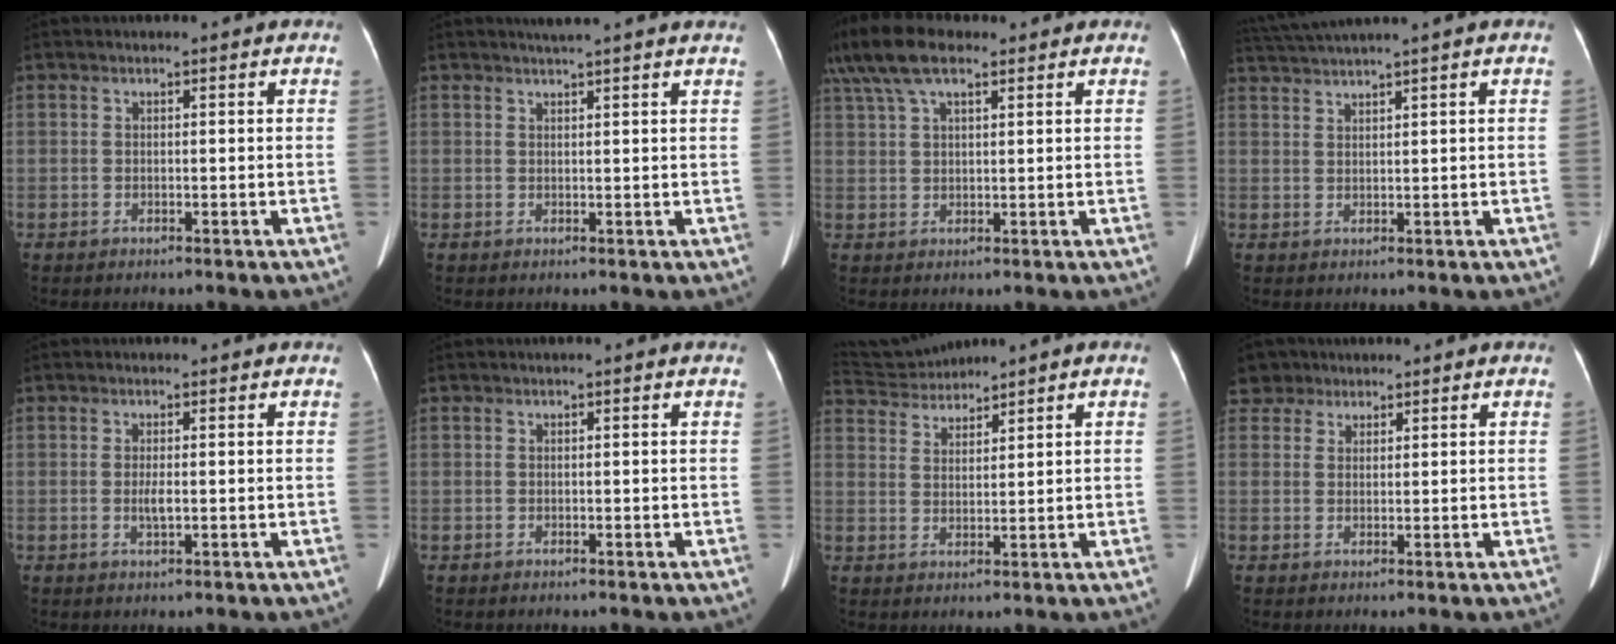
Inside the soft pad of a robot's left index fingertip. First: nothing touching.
{"total": 5.3, "force": [4.6, -0.7, 2.4], "torque": [-0.034, 0.017, 0.054]}
{"total": 10.8, "force": [7.6, 3.9, 6.7], "torque": [-0.145, 0.047, 0.146]}
{"total": 5.1, "force": [4.4, -1.8, 2.1], "torque": [-0.043, 0.017, 0.089]}
{"total": 1.5, "force": [0.1, 0.2, 1.5], "torque": [-0.032, -0.001, 0.002]}
{"total": 0.6, "force": [0.5, -0.1, 0.3], "torque": [-0.006, 0.003, 0.012]}
{"total": 5.1, "force": [5.1, -0.3, 0.0], "torque": [-0.015, 0.021, 0.109]}
{"total": 3.9, "force": [2.8, 2.8, -0.2], "torque": [0.003, 0.017, 0.052]}